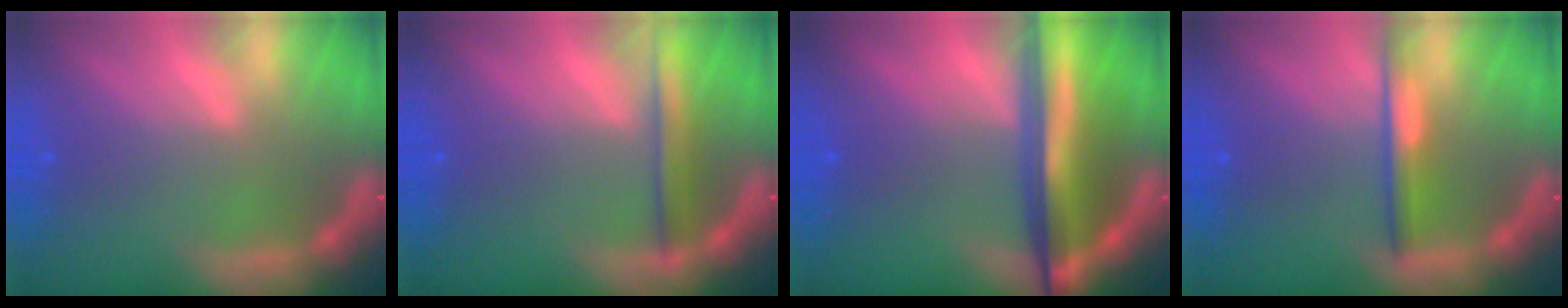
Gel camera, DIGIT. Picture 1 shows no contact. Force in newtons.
{"total": 2.9}
{"total": 9.4}
{"total": 3.0}